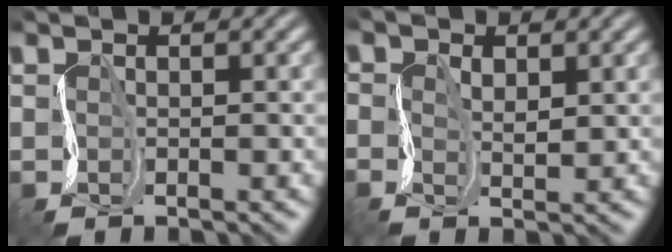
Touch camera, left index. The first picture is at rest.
{"total": 0.9, "force": [-0.3, 0.5, 0.7], "torque": [-0.022, -0.003, -0.004]}